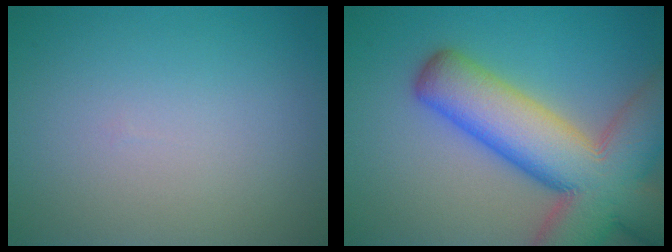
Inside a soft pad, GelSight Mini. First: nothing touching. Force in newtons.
{"total": 14.0, "press": 14.0, "slide": 0.9}